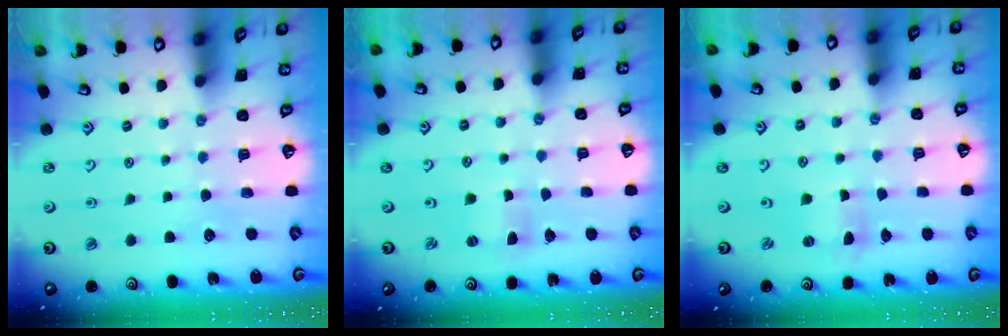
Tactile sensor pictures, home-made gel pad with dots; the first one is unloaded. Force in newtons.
{"total": 0.5, "press": 0.5, "slide": 0.2}
{"total": 1.0, "press": 1.0, "slide": 0.2}